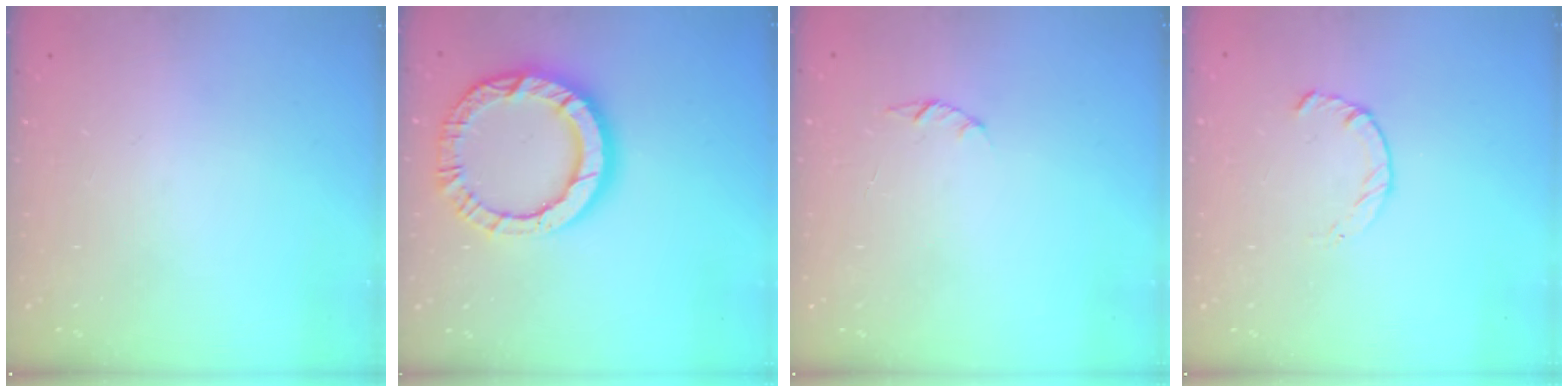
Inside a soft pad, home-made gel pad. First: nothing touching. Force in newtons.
{"total": 12.7, "press": 12.6, "slide": 1.2}
{"total": 1.4, "press": 1.4, "slide": 0.3}
{"total": 2.2, "press": 2.2, "slide": 0.4}